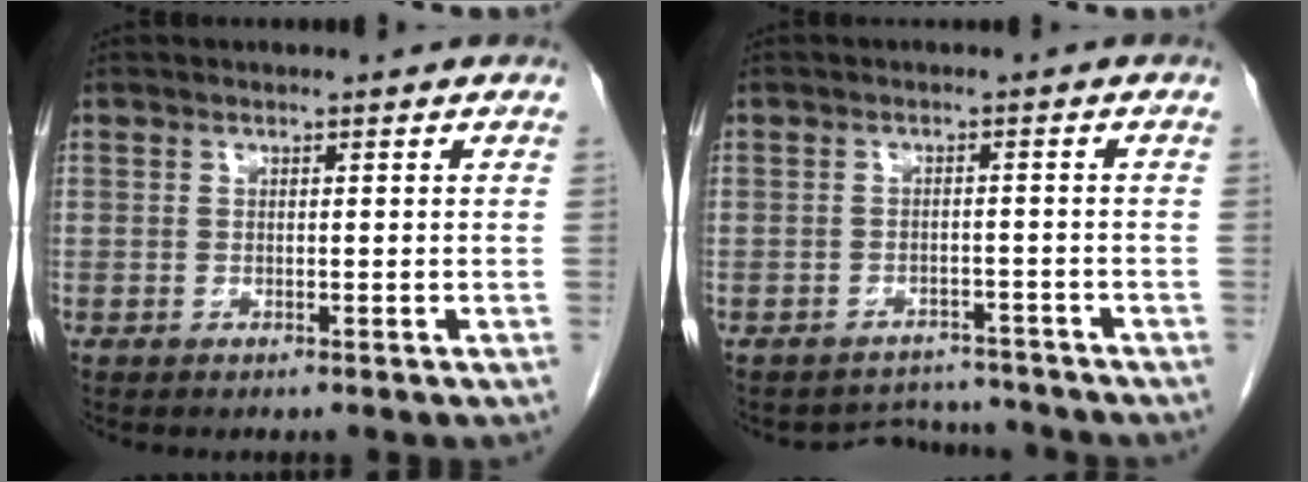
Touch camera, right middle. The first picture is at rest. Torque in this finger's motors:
{"motor_torque": [-0.39, -0.33, -0.22, -0.04]}